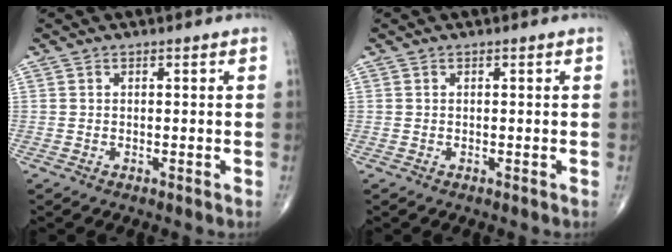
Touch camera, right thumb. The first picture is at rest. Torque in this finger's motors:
{"motor_torque": [0.01, 0.01, -0.03, 0.03, 0.00]}